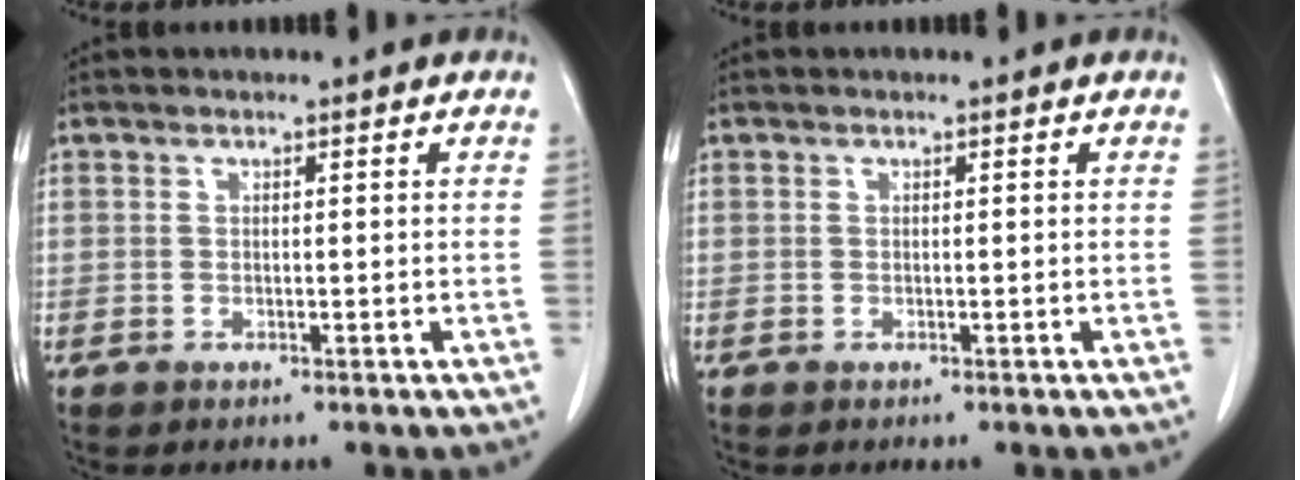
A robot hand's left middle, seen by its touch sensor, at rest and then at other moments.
{"total": 0.0}